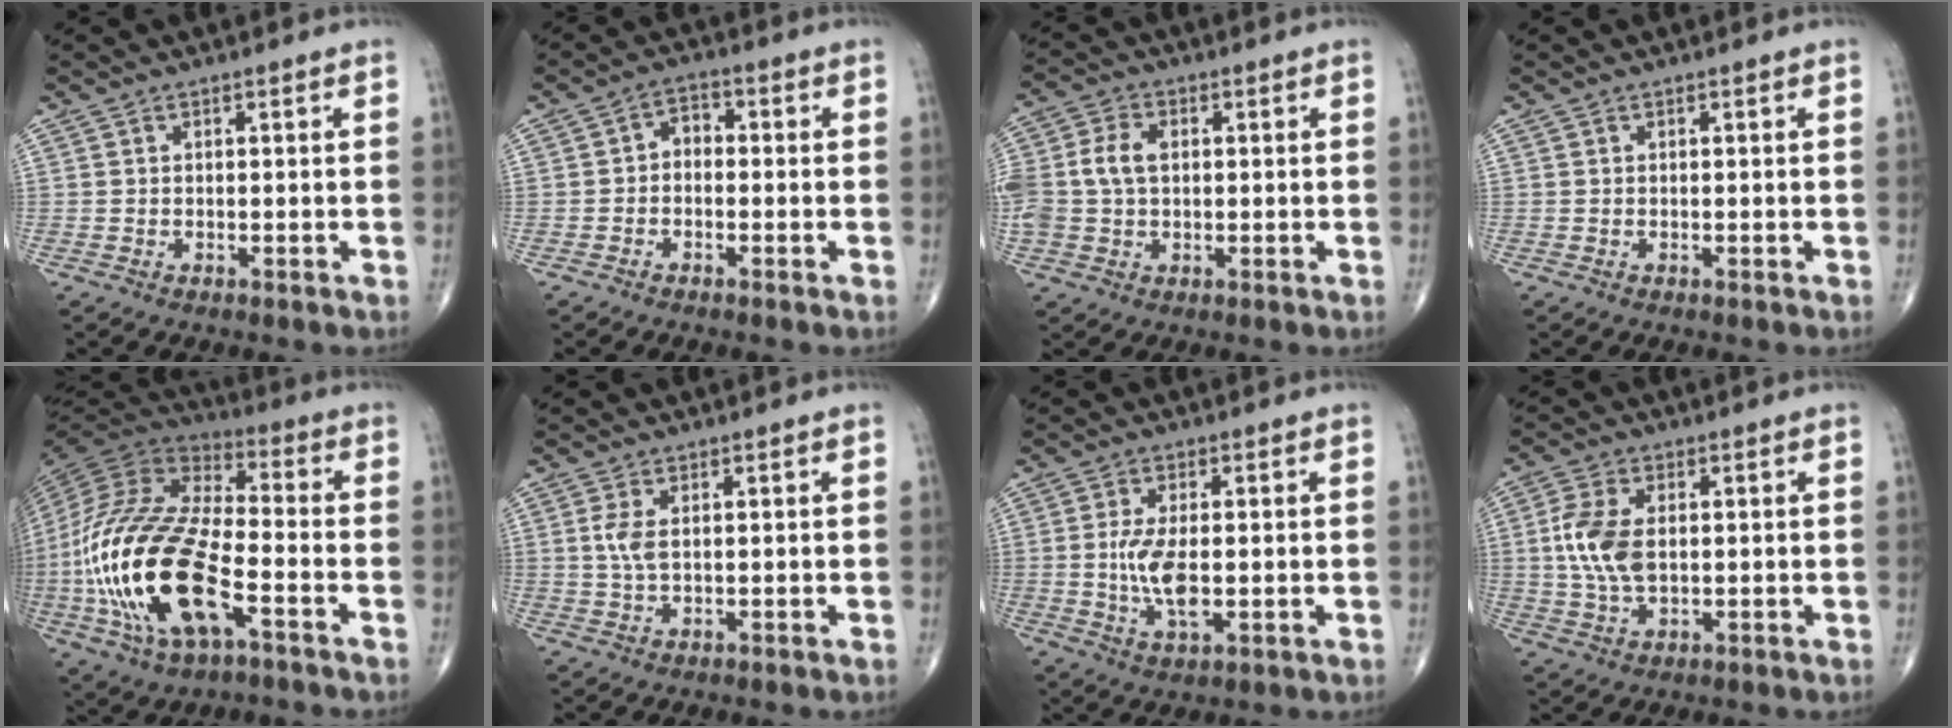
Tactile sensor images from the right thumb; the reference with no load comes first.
{"total": 3.5, "force": [-0.6, 2.6, 2.3], "torque": [-0.018, 0.020, -0.024]}
{"total": 8.5, "force": [0.8, 6.1, 5.9], "torque": [-0.129, 0.018, 0.017]}
{"total": 0.0}
{"total": 27.6, "force": [-7.9, 12.4, 23.4], "torque": [-0.541, 0.008, -0.141]}
{"total": 3.5, "force": [0.6, 1.6, 3.0], "torque": [-0.071, 0.000, 0.015]}
{"total": 7.7, "force": [-0.5, 3.2, 6.9], "torque": [-0.142, -0.011, -0.007]}
{"total": 8.9, "force": [0.7, 5.0, 7.3], "torque": [-0.163, 0.000, 0.017]}